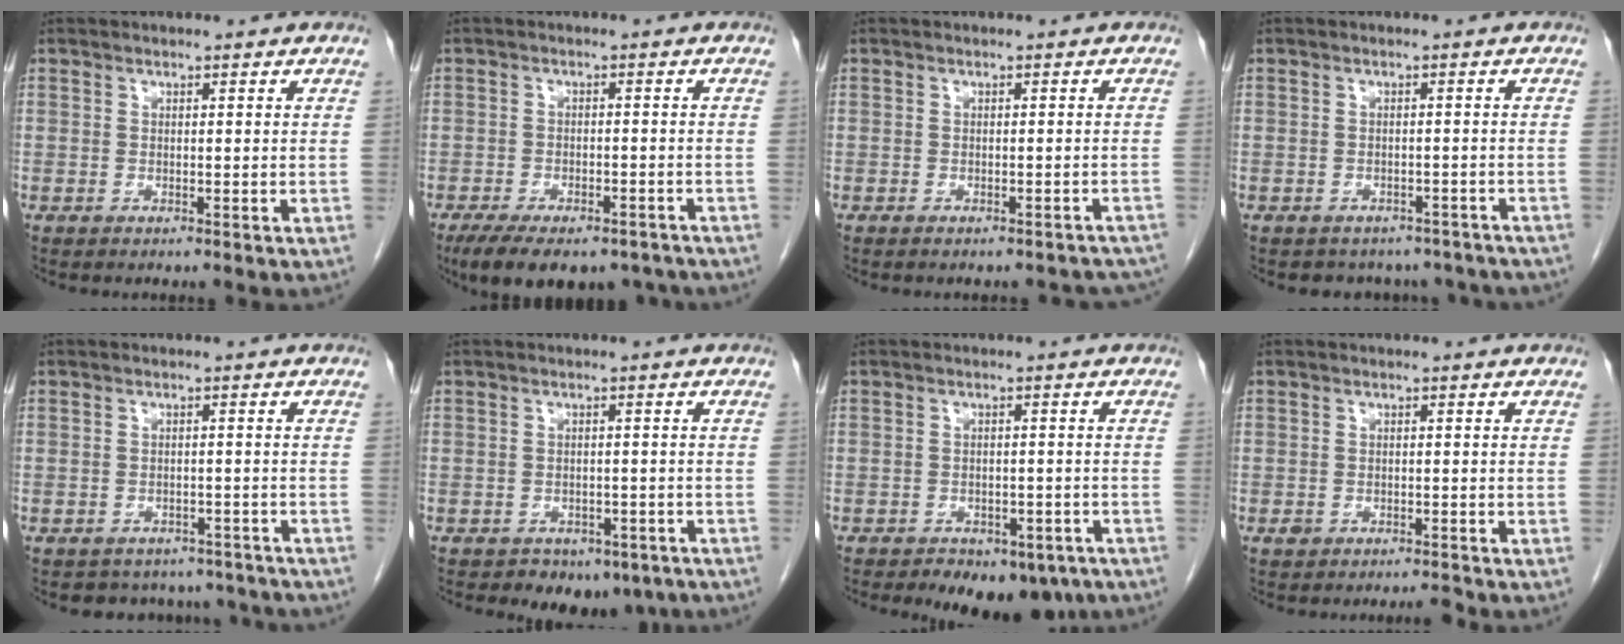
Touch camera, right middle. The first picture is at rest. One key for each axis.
{"total": 13.7, "fx": -10.3, "fy": 6.0, "fz": 6.7, "tx": -0.116, "ty": -0.003, "tz": -0.145}
{"total": 8.6, "fx": -7.7, "fy": 2.7, "fz": 2.4, "tx": -0.021, "ty": 0.007, "tz": -0.075}
{"total": 8.1, "fx": -7.0, "fy": 4.1, "fz": 0.9, "tx": 0.002, "ty": 0.013, "tz": -0.070}
{"total": 8.4, "fx": -7.3, "fy": 4.1, "fz": 0.7, "tx": 0.003, "ty": 0.019, "tz": -0.076}
{"total": 6.3, "fx": -4.5, "fy": 3.9, "fz": 2.0, "tx": -0.014, "ty": 0.010, "tz": -0.053}
{"total": 10.5, "fx": -7.4, "fy": 5.5, "fz": 5.0, "tx": -0.059, "ty": 0.003, "tz": -0.092}
{"total": 1.4, "fx": -1.2, "fy": 0.5, "fz": 0.6, "tx": -0.013, "ty": -0.001, "tz": -0.017}